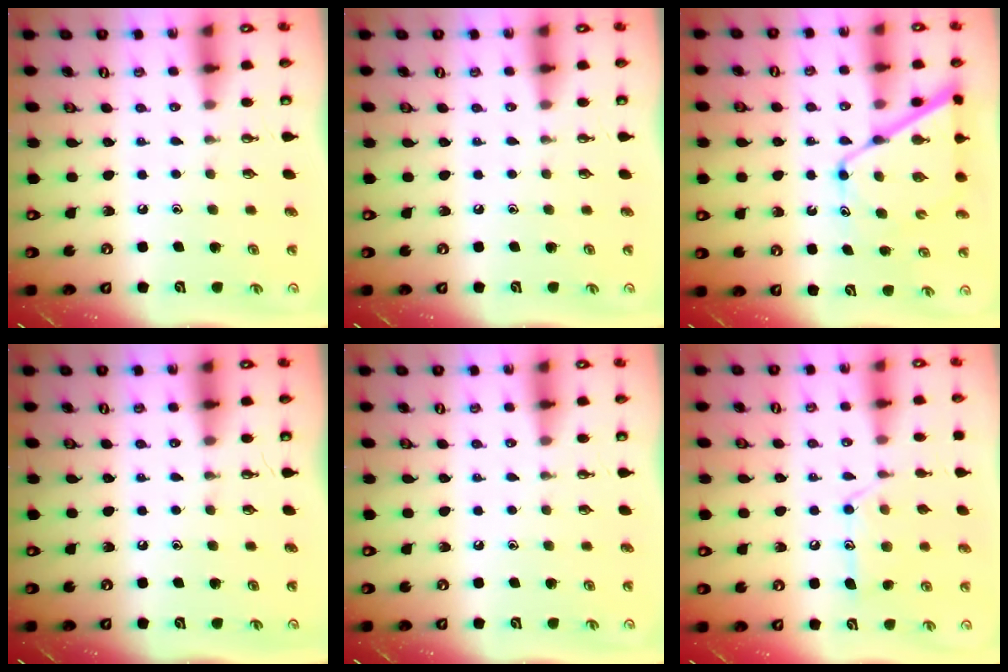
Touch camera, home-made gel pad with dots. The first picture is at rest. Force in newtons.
{"total": 0.0}
{"total": 12.9, "press": 12.9, "slide": 1.1}
{"total": 0.0}
{"total": 0.0}
{"total": 13.0, "press": 12.9, "slide": 0.9}